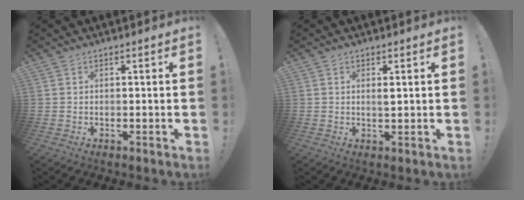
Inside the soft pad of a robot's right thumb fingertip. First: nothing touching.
{"total": 1.5, "force": [0.4, 0.3, 1.4], "torque": [-0.018, -0.006, 0.005]}